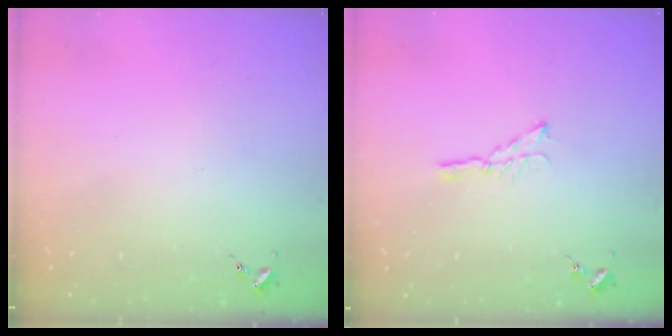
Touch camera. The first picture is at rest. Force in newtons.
{"total": 5.8, "press": 5.7, "slide": 0.6}